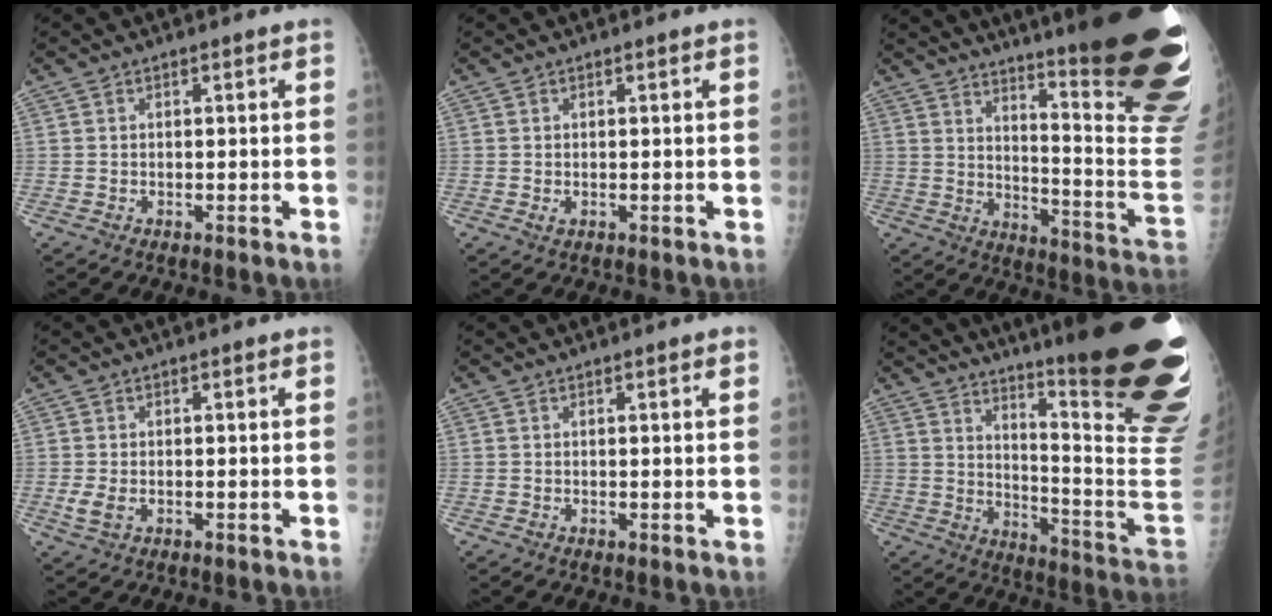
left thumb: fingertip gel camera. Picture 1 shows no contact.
{"total": 1.0, "force": [0.1, 0.6, 0.8], "torque": [-0.011, -0.001, 0.004]}
{"total": 32.7, "force": [20.6, 4.8, 24.9], "torque": [-0.223, -0.125, 0.277]}
{"total": 2.5, "force": [-0.2, 1.5, 2.0], "torque": [-0.049, -0.008, -0.002]}
{"total": 1.3, "force": [0.8, 0.2, 1.0], "torque": [-0.013, -0.002, 0.009]}
{"total": 33.9, "force": [20.1, 5.0, 26.9], "torque": [-0.249, -0.109, 0.282]}